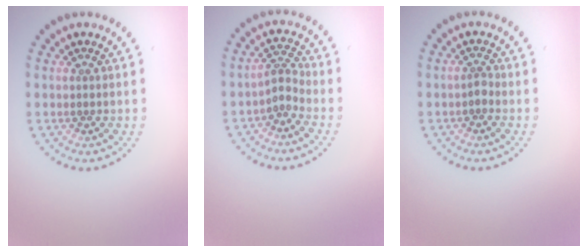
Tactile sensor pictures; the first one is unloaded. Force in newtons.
{"total": 2.0, "press": 1.3, "slide": 1.5}
{"total": 1.0, "press": 0.7, "slide": 0.7}